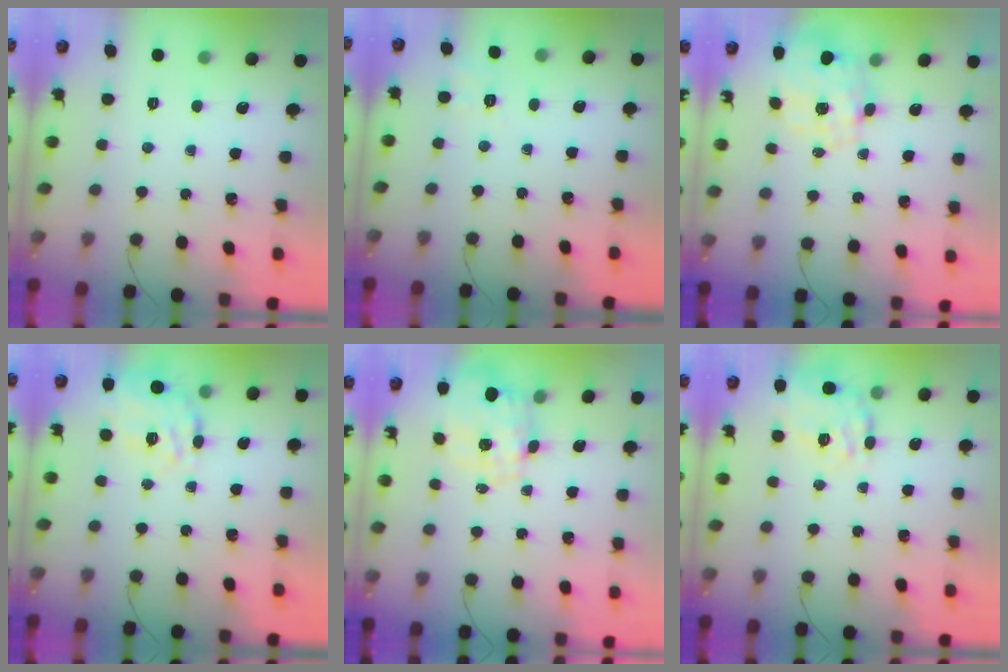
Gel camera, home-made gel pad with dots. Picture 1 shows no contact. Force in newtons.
{"total": 2.9, "press": 2.3, "slide": 1.9}
{"total": 2.3, "press": 2.1, "slide": 1.0}
{"total": 12.5, "press": 12.0, "slide": 3.4}
{"total": 1.7, "press": 1.6, "slide": 0.3}
{"total": 18.7, "press": 18.5, "slide": 2.6}